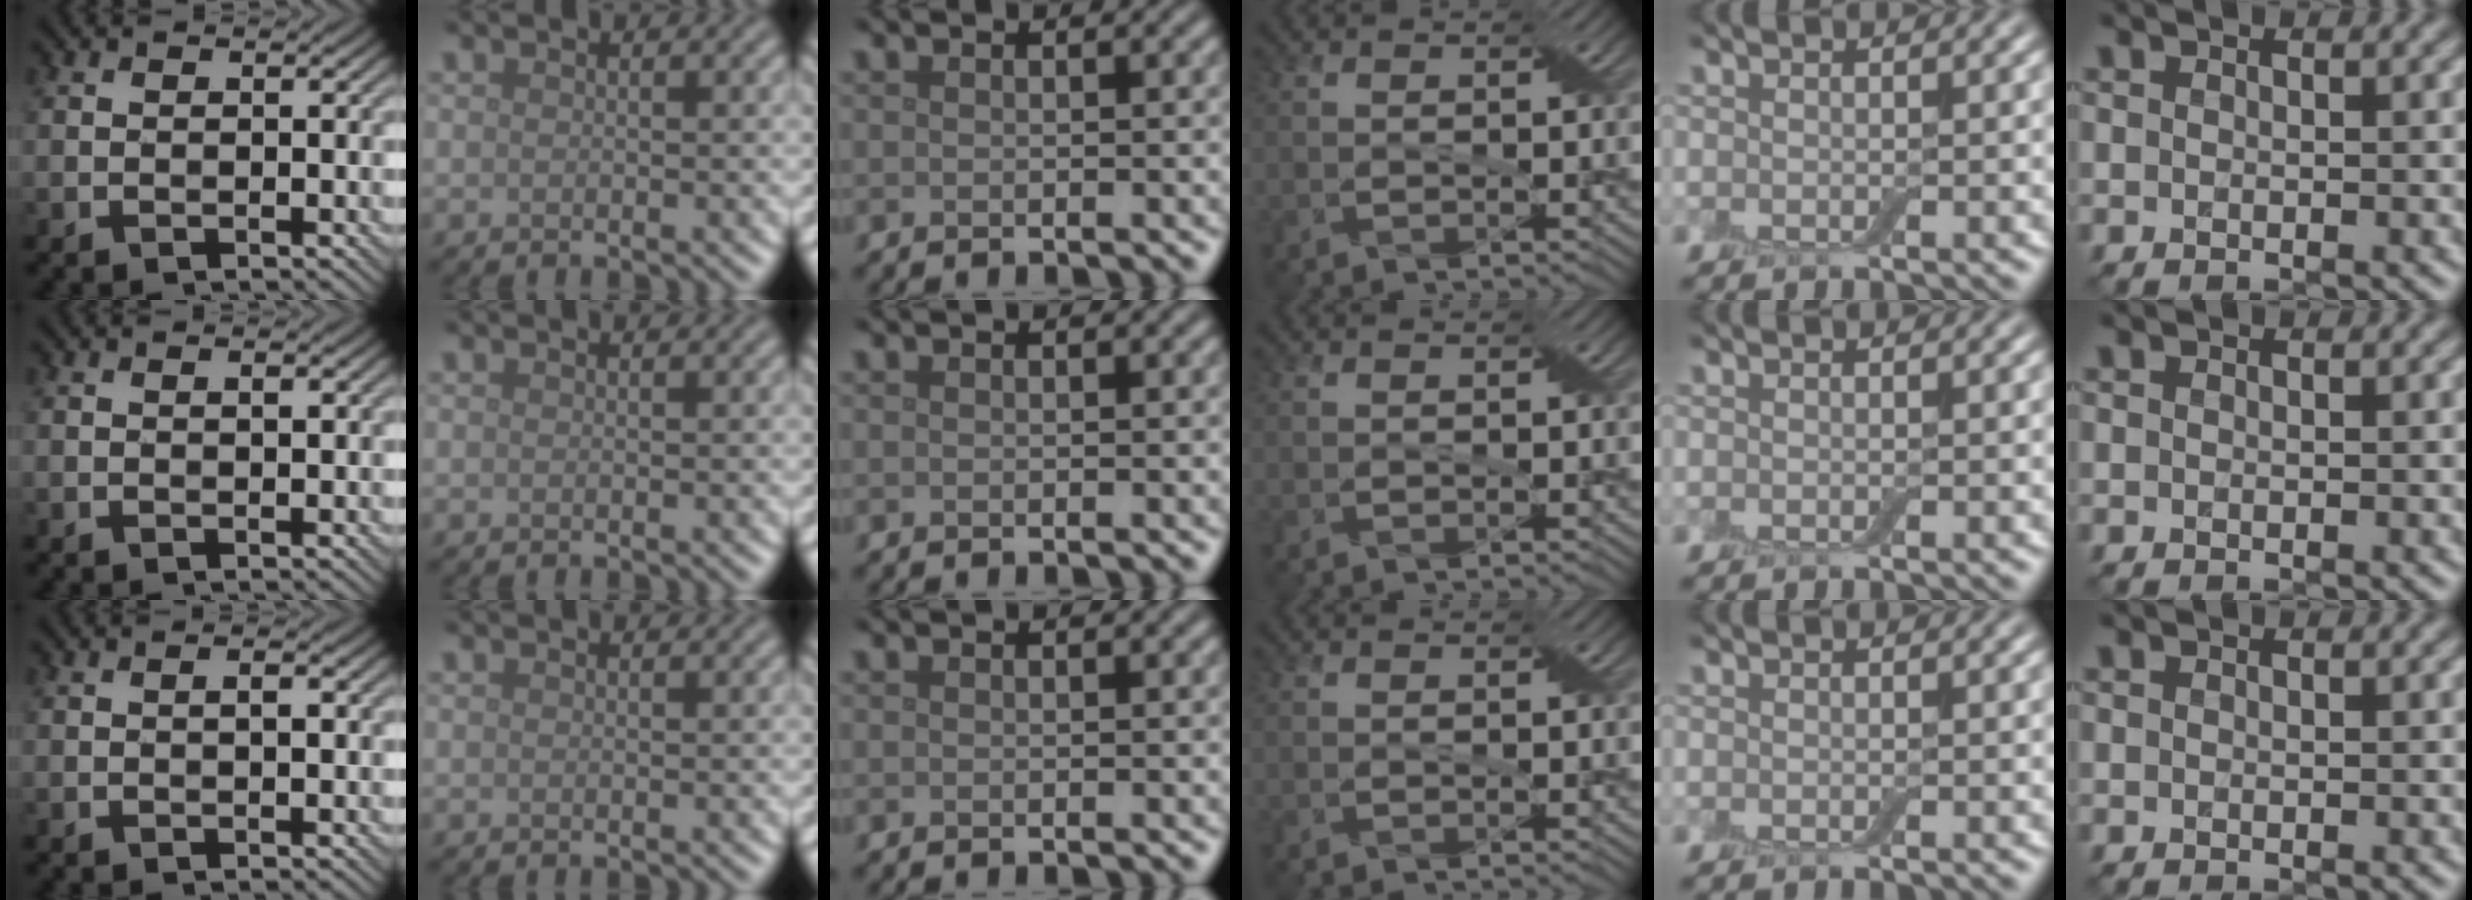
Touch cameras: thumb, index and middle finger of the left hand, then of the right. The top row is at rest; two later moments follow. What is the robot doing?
{"motion": "fold", "object": "bandage"}